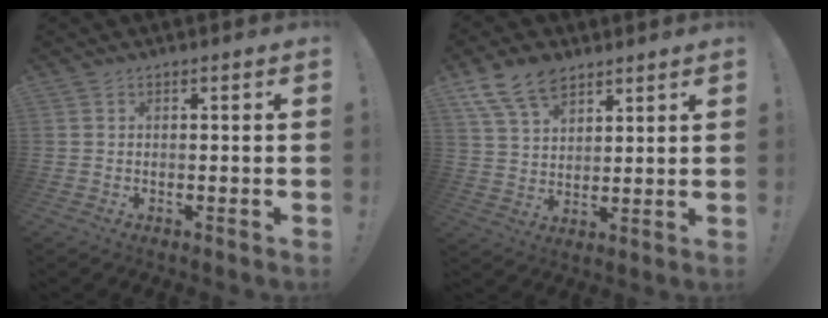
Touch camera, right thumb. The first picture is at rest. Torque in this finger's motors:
{"motor_torque": [0.59, 0.92, 0.20, 0.07, 0.20]}